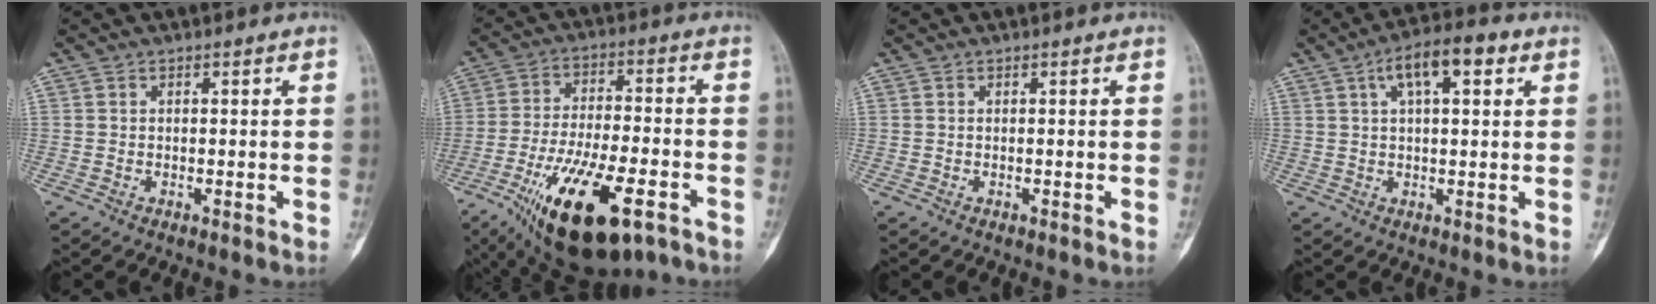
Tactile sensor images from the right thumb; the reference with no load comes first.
{"total": 20.3, "force": [-10.2, 7.6, 15.8], "torque": [-0.278, 0.030, -0.160]}
{"total": 0.0}
{"total": 9.0, "force": [3.7, 3.5, 7.5], "torque": [-0.114, 0.017, 0.055]}